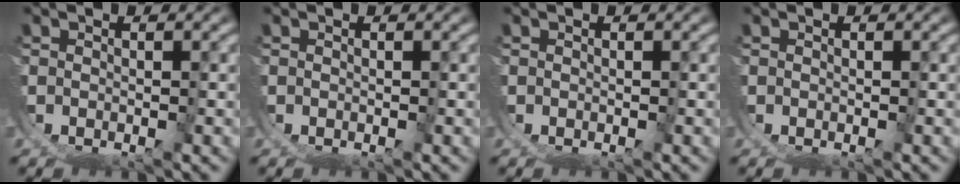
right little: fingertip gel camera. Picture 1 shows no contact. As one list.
[{"total": 0.0}, {"total": 0.0}, {"total": 0.0}]